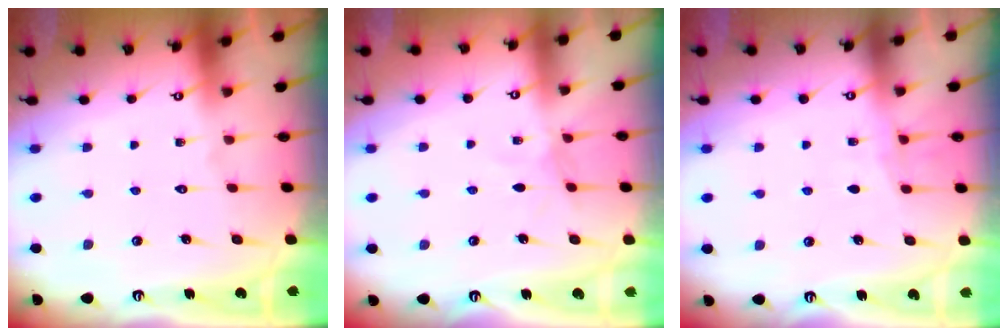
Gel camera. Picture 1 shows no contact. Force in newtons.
{"total": 3.0, "press": 2.9, "slide": 0.4}
{"total": 6.5, "press": 6.5, "slide": 0.6}